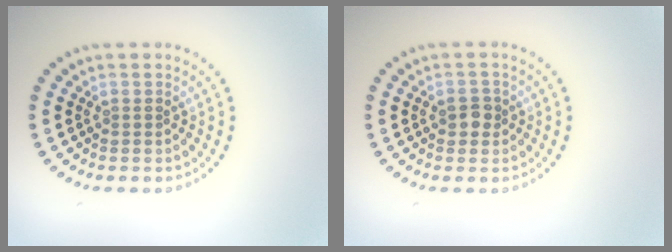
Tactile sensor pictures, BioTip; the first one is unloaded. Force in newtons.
{"total": 1.7, "press": 1.6, "slide": 0.4}